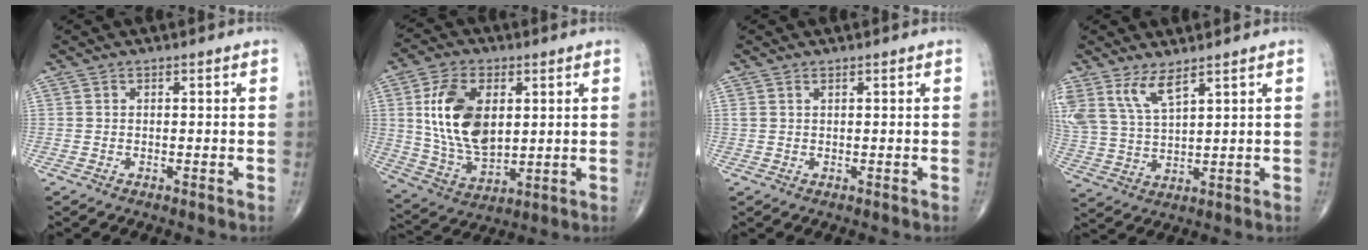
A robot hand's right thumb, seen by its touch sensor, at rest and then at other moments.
{"total": 16.1, "force": [3.2, 9.5, 12.5], "torque": [-0.221, -0.014, 0.067]}
{"total": 0.8, "force": [0.5, 0.3, 0.5], "torque": [-0.013, 0.008, 0.013]}
{"total": 6.6, "force": [4.6, 1.9, 4.3], "torque": [-0.094, -0.023, 0.102]}